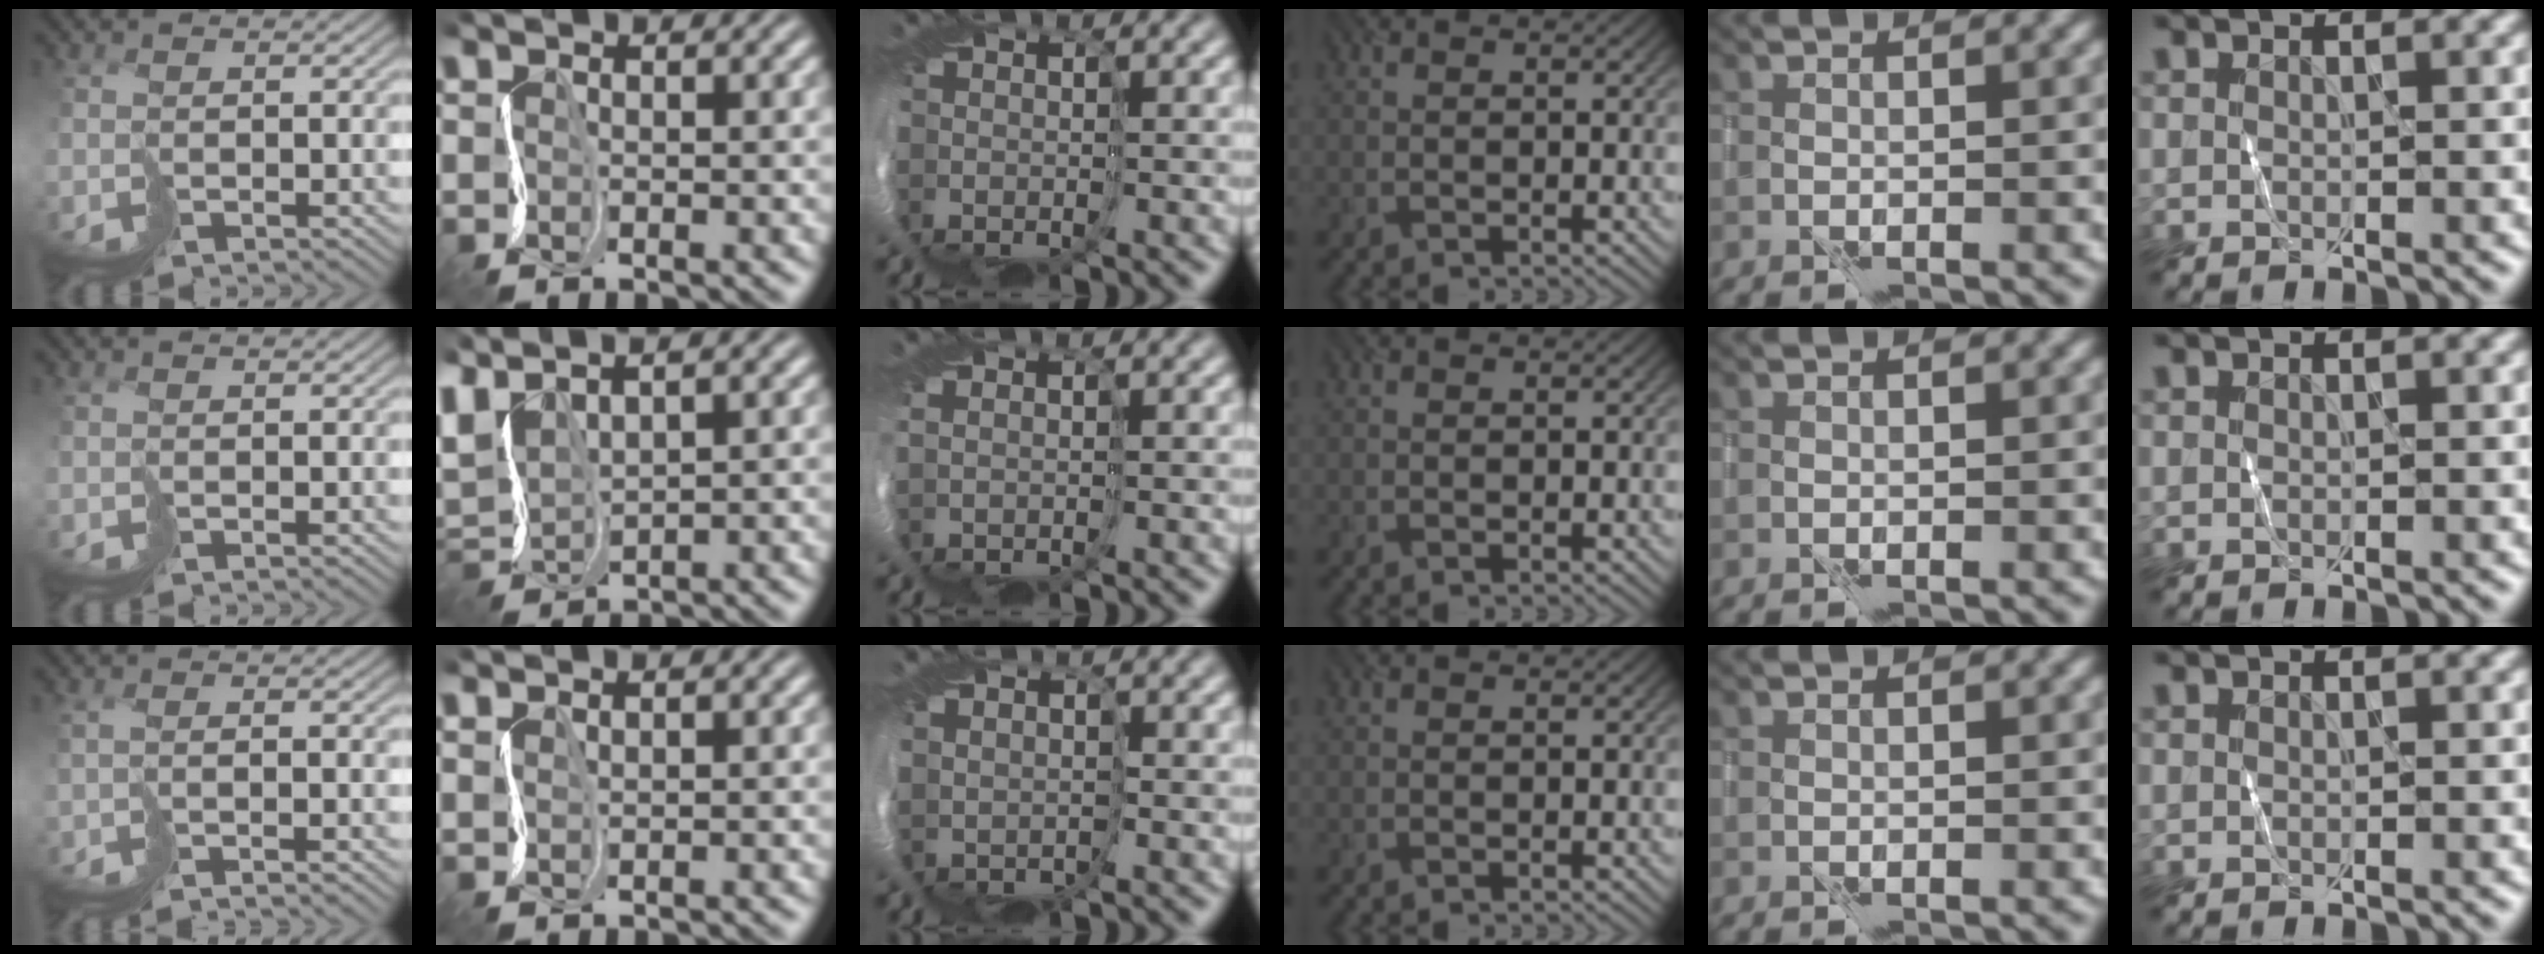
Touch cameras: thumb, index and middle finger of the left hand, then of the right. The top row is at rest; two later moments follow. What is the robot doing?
{"motion": "cut", "object": "tissue"}